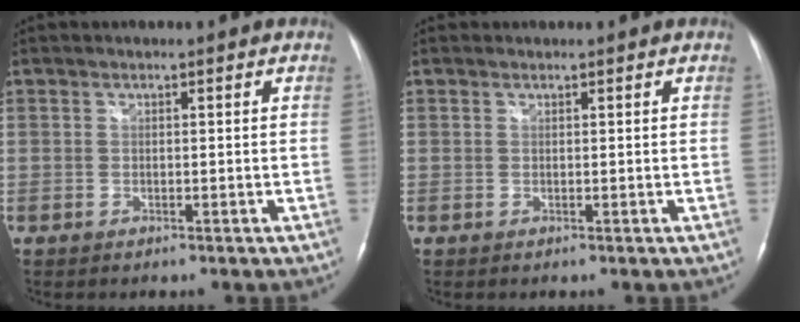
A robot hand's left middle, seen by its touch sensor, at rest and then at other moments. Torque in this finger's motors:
{"motor_torque": [0.05, 0.02, -0.08, 0.01]}